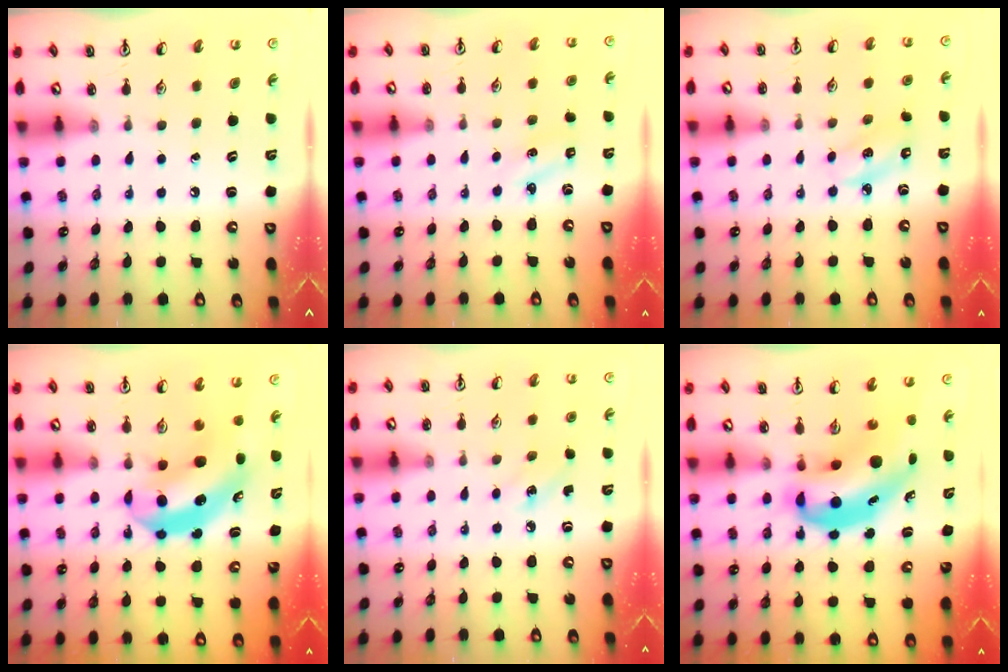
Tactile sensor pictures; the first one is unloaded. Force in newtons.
{"total": 1.6, "press": 1.5, "slide": 0.6}
{"total": 3.0, "press": 3.0, "slide": 0.5}
{"total": 6.5, "press": 6.2, "slide": 1.9}
{"total": 3.8, "press": 3.6, "slide": 1.2}
{"total": 10.3, "press": 9.8, "slide": 3.2}